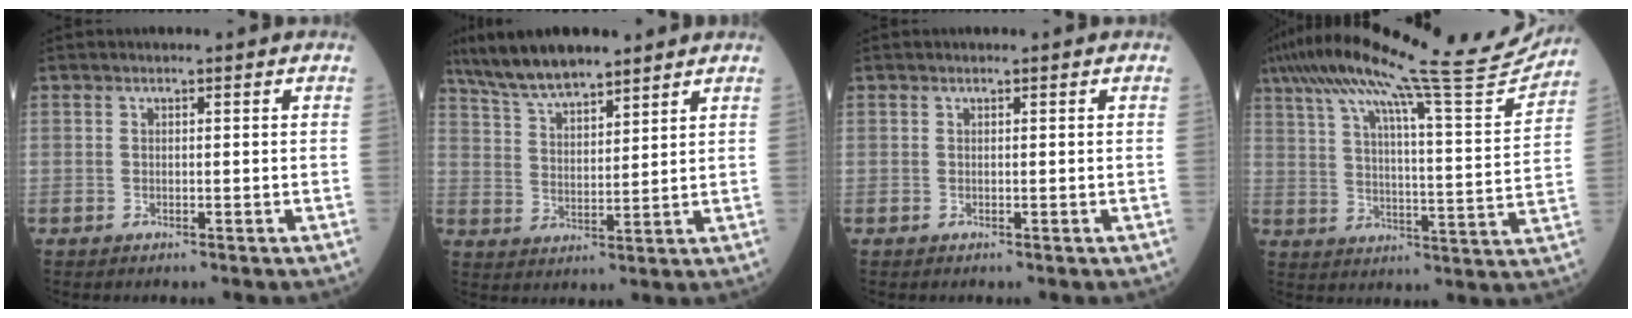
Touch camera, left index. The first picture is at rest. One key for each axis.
{"total": 9.9, "fx": 8.4, "fy": 1.8, "fz": 4.8, "tx": -0.100, "ty": 0.019, "tz": 0.159}
{"total": 0.0}
{"total": 25.7, "fx": 22.5, "fy": 0.4, "fz": 12.4, "tx": -0.214, "ty": -0.026, "tz": 0.311}